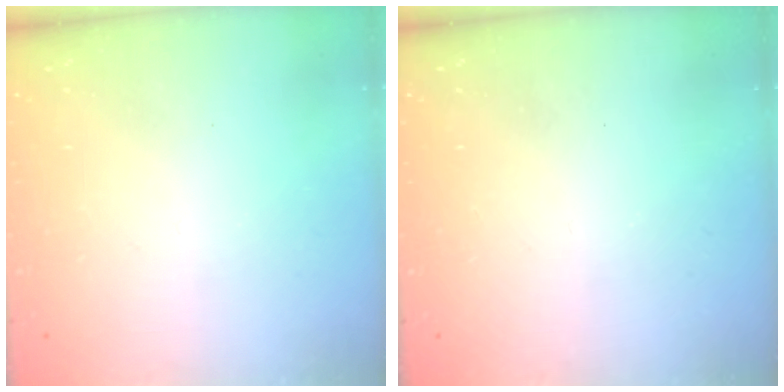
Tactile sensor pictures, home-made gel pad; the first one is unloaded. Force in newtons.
{"total": 0.0}